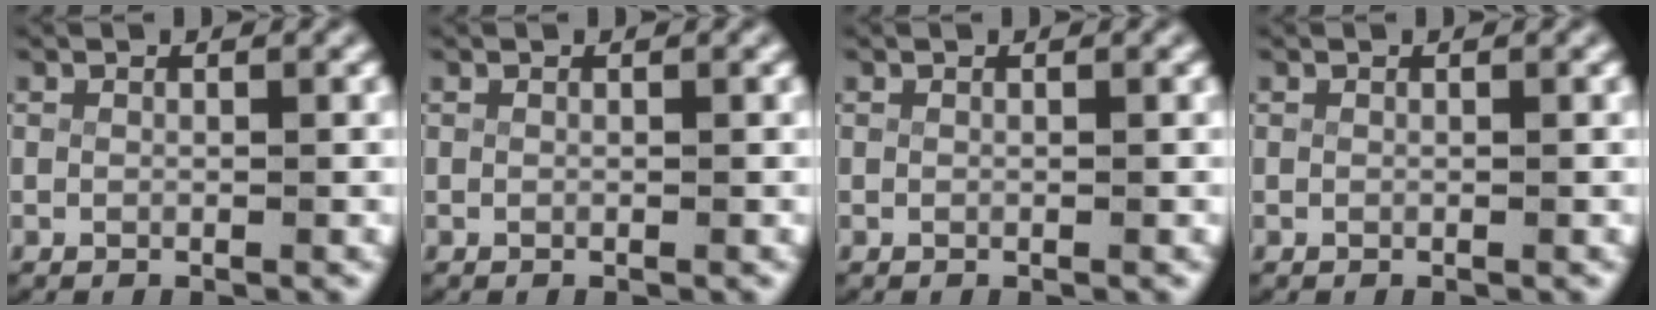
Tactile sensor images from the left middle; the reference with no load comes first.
{"total": 0.0}
{"total": 0.0}
{"total": 0.0}